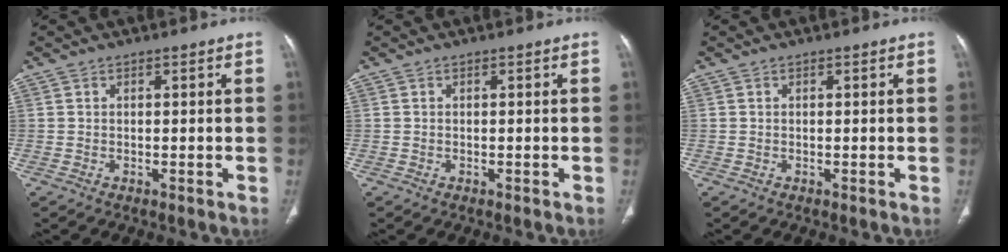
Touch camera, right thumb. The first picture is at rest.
{"total": 0.0}
{"total": 0.0}